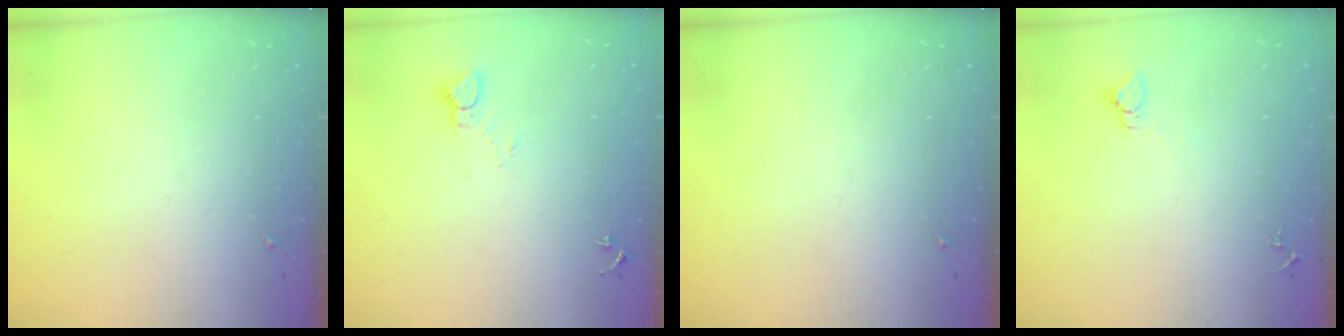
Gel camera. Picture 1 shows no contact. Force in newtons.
{"total": 3.1, "press": 3.1, "slide": 0.2}
{"total": 0.0}
{"total": 2.9, "press": 2.9, "slide": 0.1}